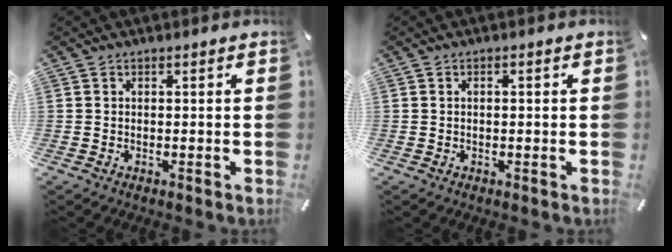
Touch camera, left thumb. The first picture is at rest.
{"total": 0.6, "force": [0.0, 0.2, 0.6], "torque": [-0.011, 0.001, 0.001]}